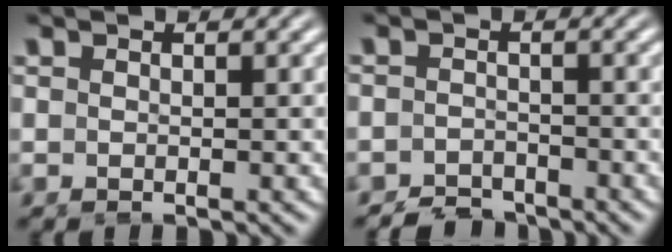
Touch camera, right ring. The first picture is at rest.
{"total": 4.2, "force": [-4.1, 1.0, -0.1], "torque": [0.016, -0.019, -0.073]}